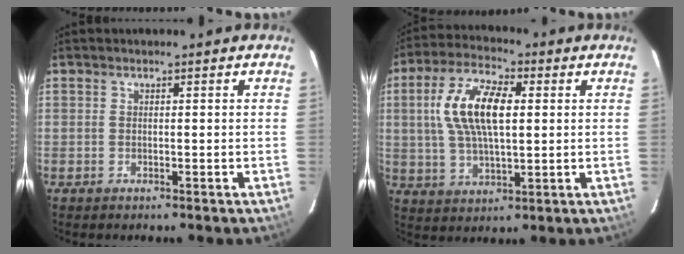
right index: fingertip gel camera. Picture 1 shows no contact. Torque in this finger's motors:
{"motor_torque": [0.64, -0.07, 0.46, 0.21]}